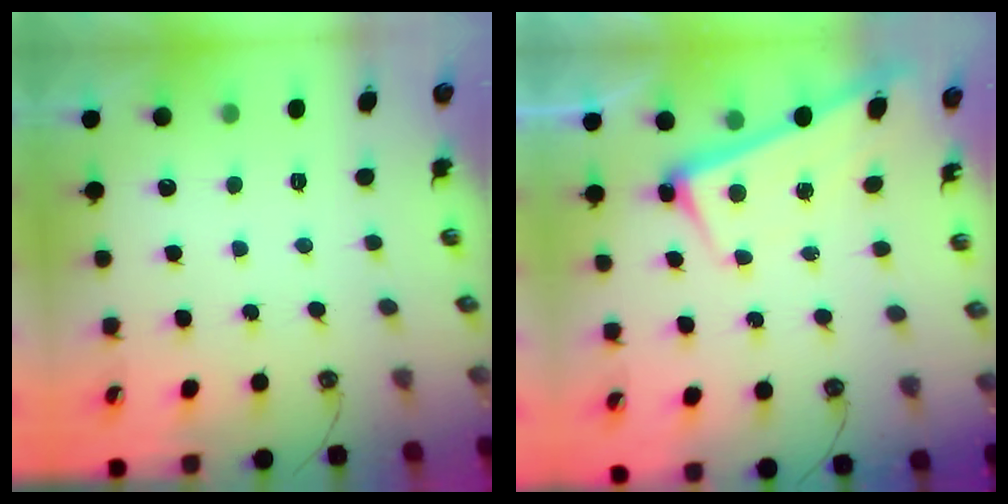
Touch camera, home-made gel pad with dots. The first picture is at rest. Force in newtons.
{"total": 2.8, "press": 2.7, "slide": 0.4}